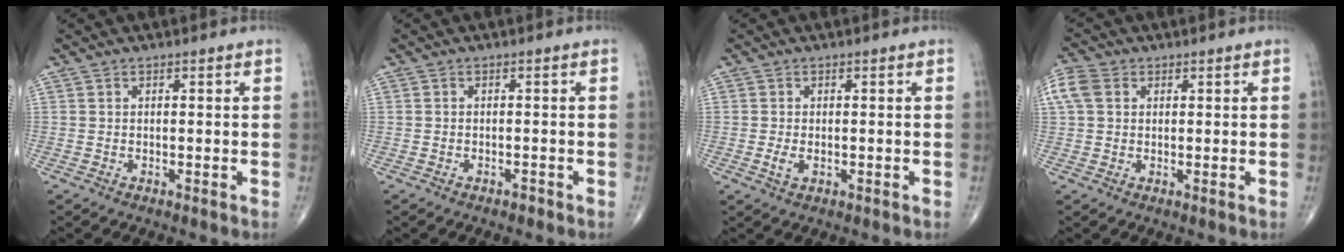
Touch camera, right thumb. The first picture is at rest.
{"total": 0.8, "force": [-0.6, 0.4, 0.2], "torque": [-0.003, 0.001, -0.012]}
{"total": 2.1, "force": [-0.4, 1.2, 1.7], "torque": [-0.037, -0.003, -0.009]}
{"total": 5.6, "force": [1.6, 4.2, 3.3], "torque": [-0.082, 0.016, 0.030]}